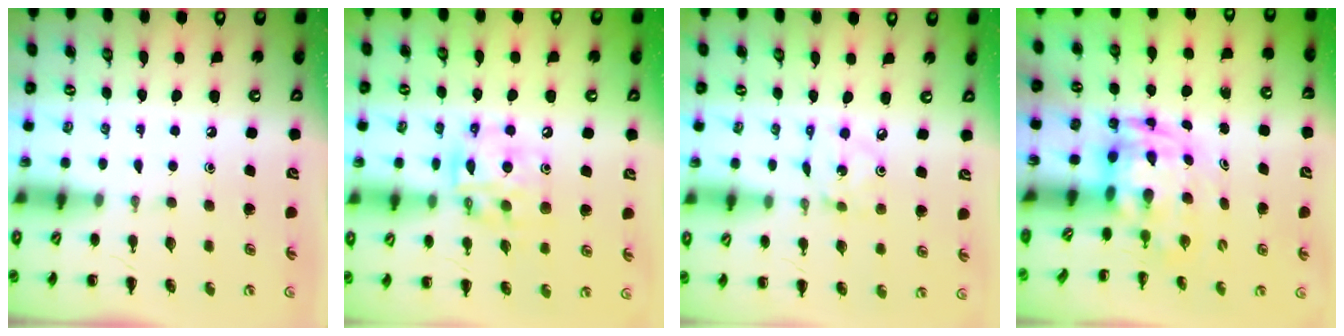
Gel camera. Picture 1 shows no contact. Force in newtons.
{"total": 12.5, "press": 12.1, "slide": 2.8}
{"total": 2.3, "press": 2.2, "slide": 0.3}
{"total": 3.6, "press": 3.5, "slide": 0.8}